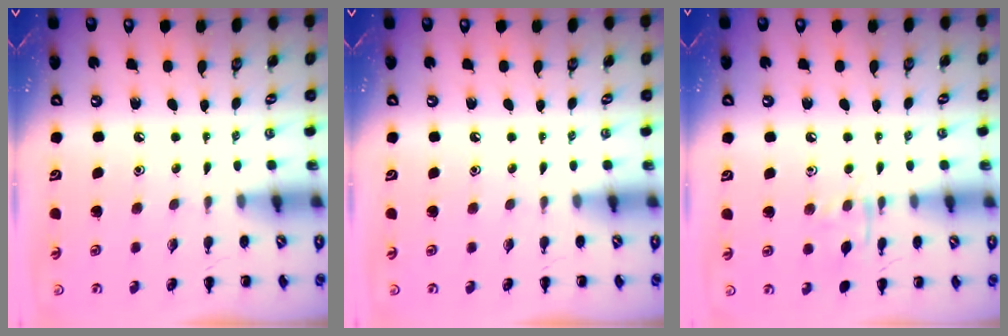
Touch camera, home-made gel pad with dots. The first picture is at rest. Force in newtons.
{"total": 0.0}
{"total": 7.5, "press": 7.4, "slide": 1.0}